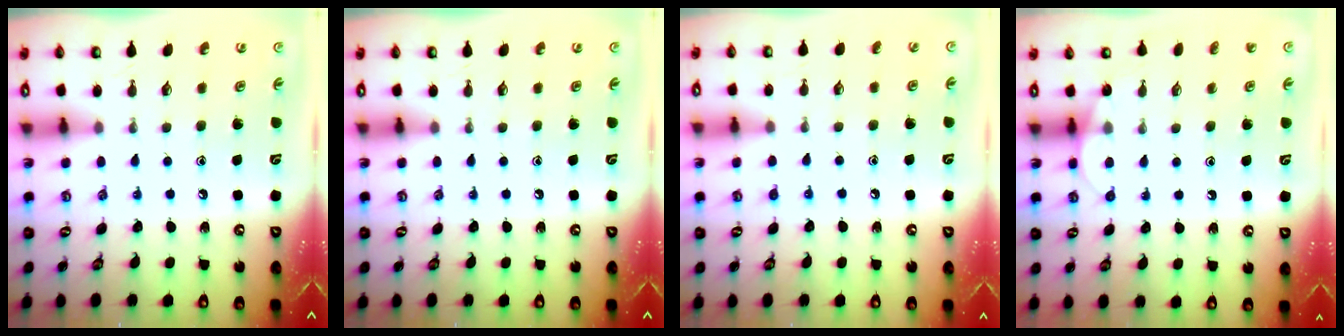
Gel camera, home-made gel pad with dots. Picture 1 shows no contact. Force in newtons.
{"total": 0.0}
{"total": 4.5, "press": 4.4, "slide": 0.8}
{"total": 3.5, "press": 3.5, "slide": 0.3}